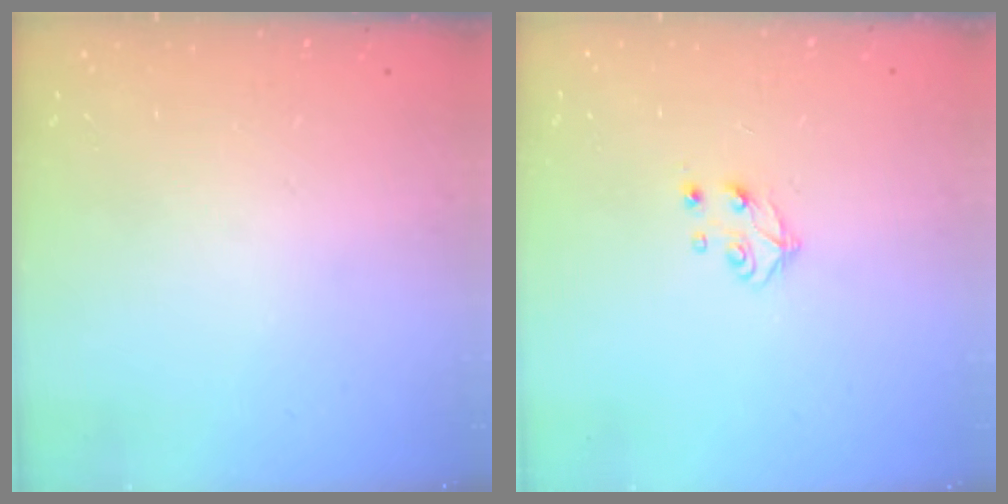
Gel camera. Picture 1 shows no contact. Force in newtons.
{"total": 5.3, "press": 5.3, "slide": 0.3}